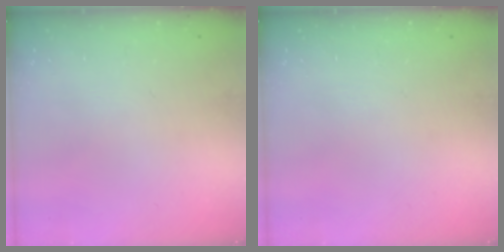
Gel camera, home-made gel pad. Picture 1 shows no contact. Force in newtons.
{"total": 0.0}